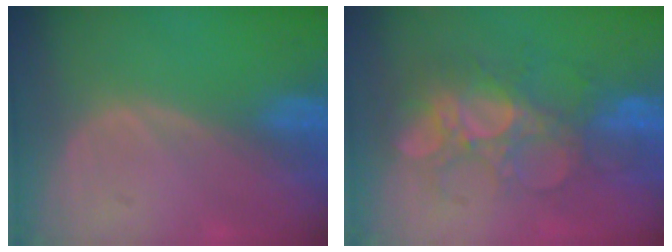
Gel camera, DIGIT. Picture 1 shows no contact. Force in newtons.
{"total": 8.5, "press": 8.3, "slide": 1.8}